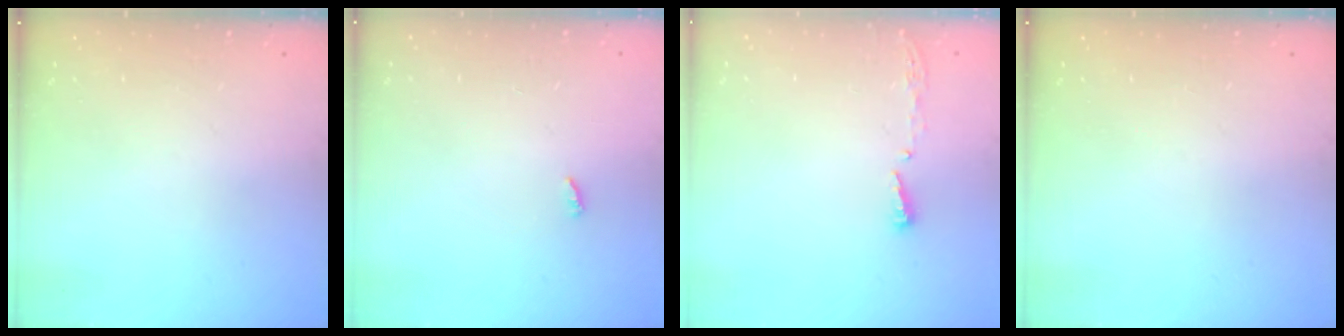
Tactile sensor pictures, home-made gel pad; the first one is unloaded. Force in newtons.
{"total": 2.3, "press": 2.3, "slide": 0.2}
{"total": 3.8, "press": 3.8, "slide": 0.4}
{"total": 0.0}